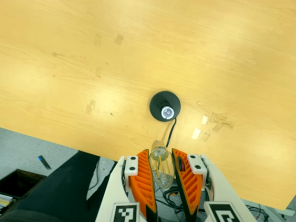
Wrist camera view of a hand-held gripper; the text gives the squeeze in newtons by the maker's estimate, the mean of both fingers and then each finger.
{"total": 13.5, "left": 14.2, "right": 12.7}